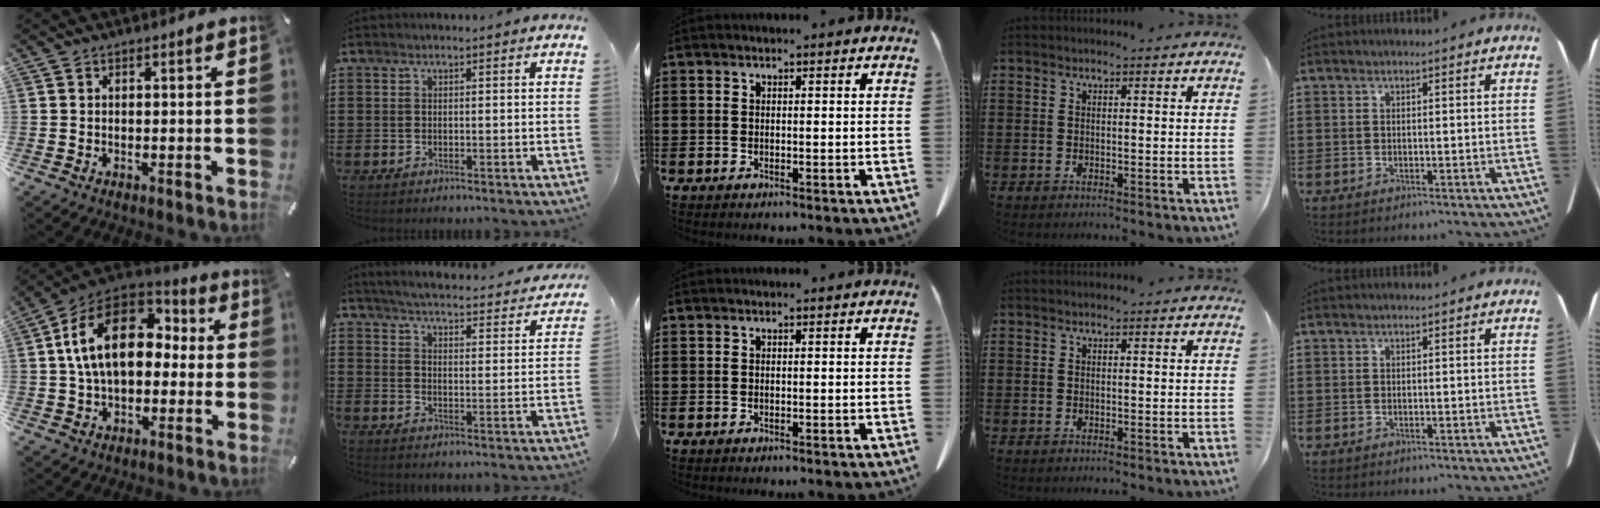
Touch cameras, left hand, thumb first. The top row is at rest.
{"thumb": {"total": 18.6, "force": [3.1, 12.3, 13.6], "torque": [-0.265, 0.010, 0.052]}, "index": {"total": 4.0, "force": [3.9, -0.3, 0.9], "torque": [-0.040, -0.036, 0.060]}}